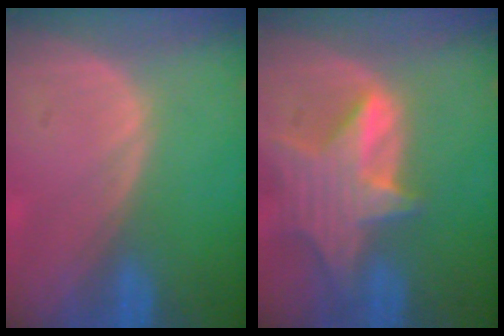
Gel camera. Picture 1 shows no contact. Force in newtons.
{"total": 8.5, "press": 7.6, "slide": 3.9}